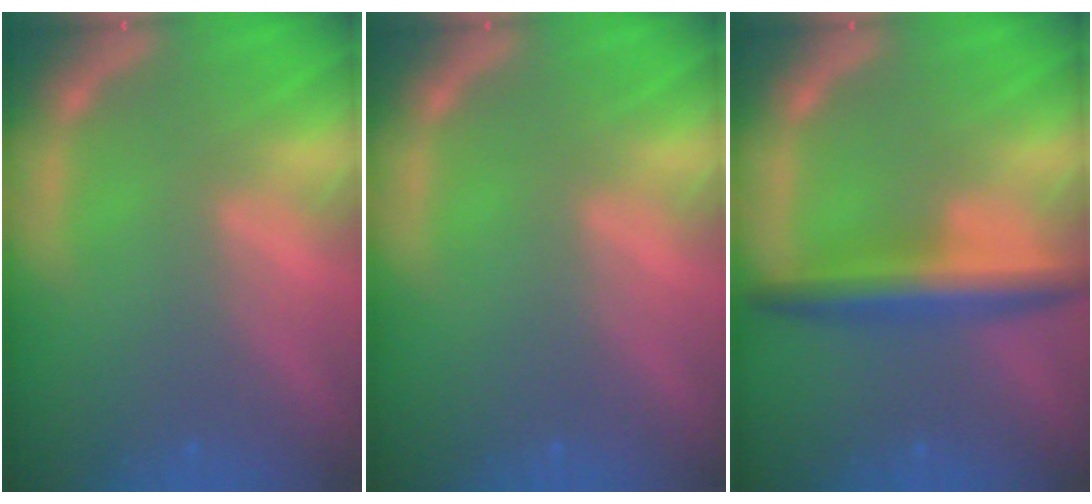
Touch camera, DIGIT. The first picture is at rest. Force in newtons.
{"total": 0.0}
{"total": 5.0}